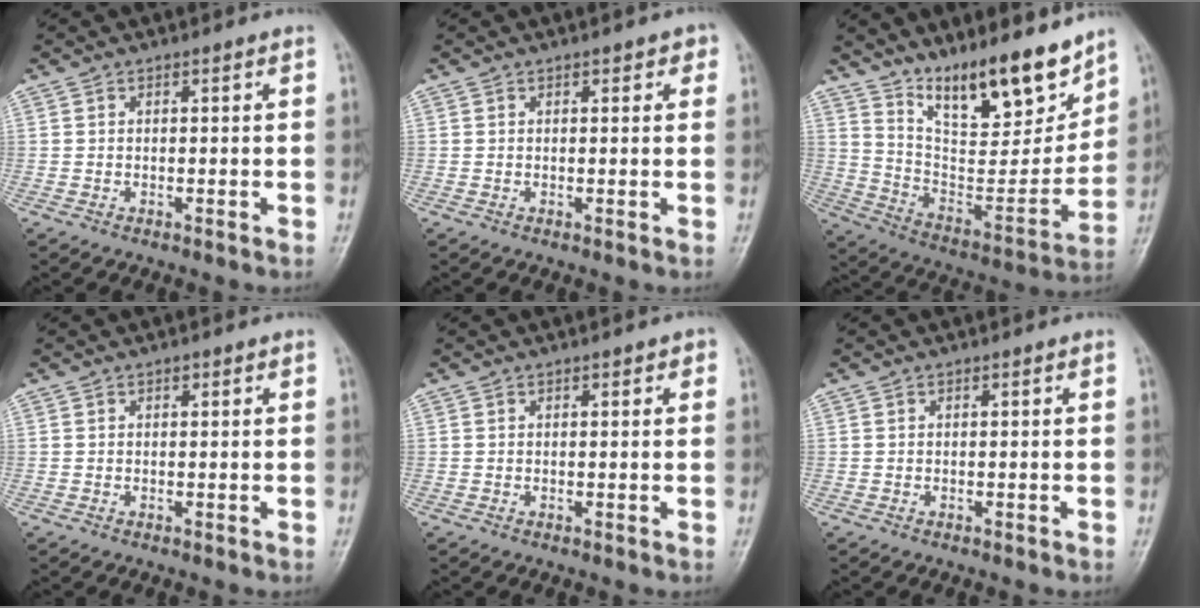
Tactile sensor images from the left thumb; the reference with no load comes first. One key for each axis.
{"total": 2.4, "fx": 1.1, "fy": 1.2, "fz": 1.8, "tx": -0.007, "ty": 0.000, "tz": 0.010}
{"total": 19.1, "fx": 14.1, "fy": 5.8, "fz": 11.5, "tx": -0.140, "ty": -0.093, "tz": 0.249}
{"total": 1.0, "fx": 0.5, "fy": 0.6, "fz": 0.7, "tx": -0.004, "ty": 0.001, "tz": 0.004}
{"total": 1.8, "fx": 0.8, "fy": 0.8, "fz": 1.4, "tx": -0.010, "ty": 0.001, "tz": 0.007}
{"total": 0.0}